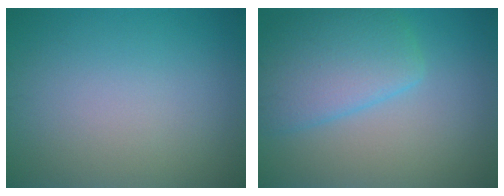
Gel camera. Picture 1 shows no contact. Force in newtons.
{"total": 5.5, "press": 5.5, "slide": 0.3}